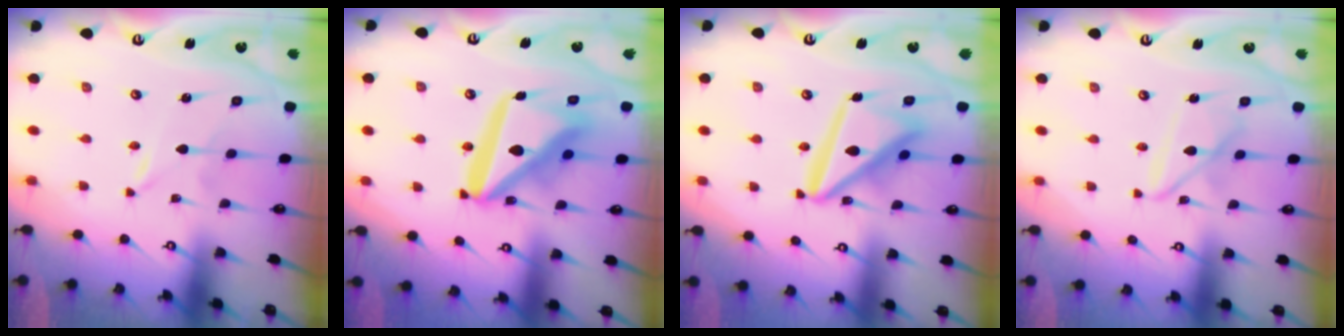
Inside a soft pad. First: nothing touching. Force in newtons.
{"total": 20.3, "press": 20.1, "slide": 2.4}
{"total": 15.8, "press": 15.7, "slide": 1.6}
{"total": 10.4, "press": 10.4, "slide": 0.9}